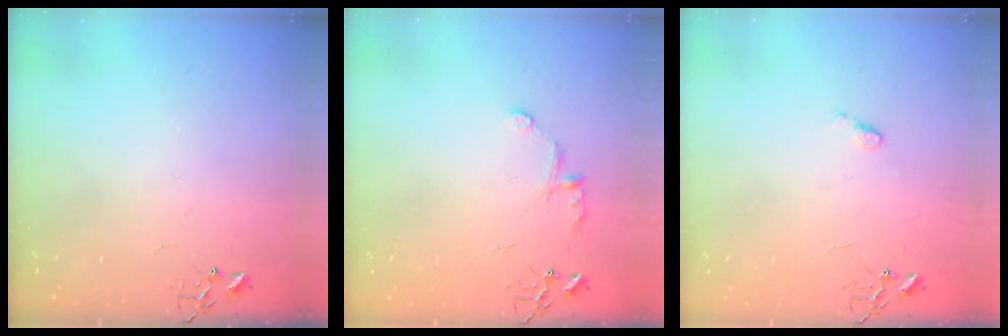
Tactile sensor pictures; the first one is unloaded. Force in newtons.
{"total": 7.2, "press": 7.1, "slide": 0.8}
{"total": 4.8, "press": 4.8, "slide": 0.5}